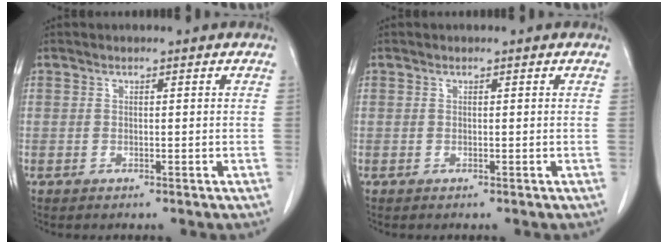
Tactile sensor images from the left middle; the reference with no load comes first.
{"total": 0.0}